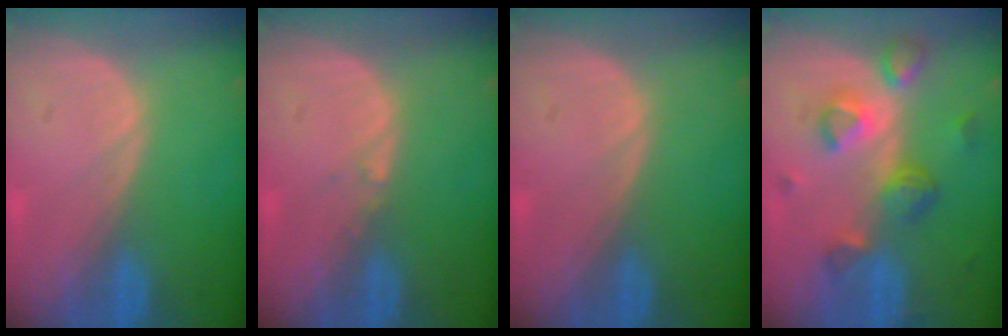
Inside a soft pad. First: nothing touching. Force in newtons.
{"total": 0.6, "press": 0.5, "slide": 0.4}
{"total": 0.0}
{"total": 7.8, "press": 7.0, "slide": 3.6}